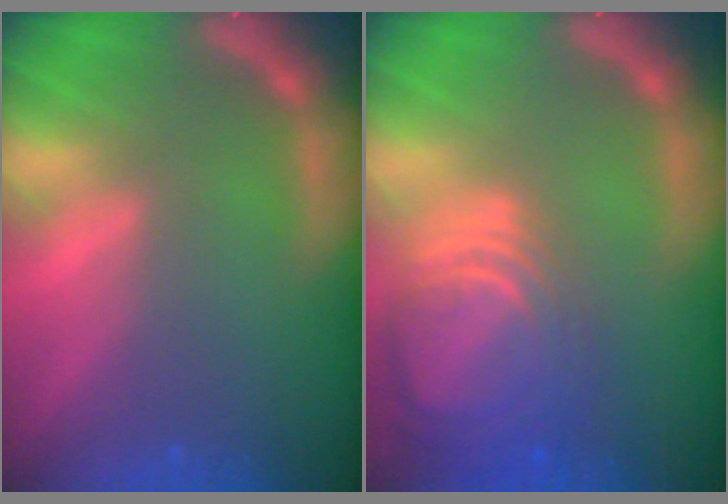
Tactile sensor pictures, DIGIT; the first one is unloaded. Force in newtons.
{"total": 9.5}